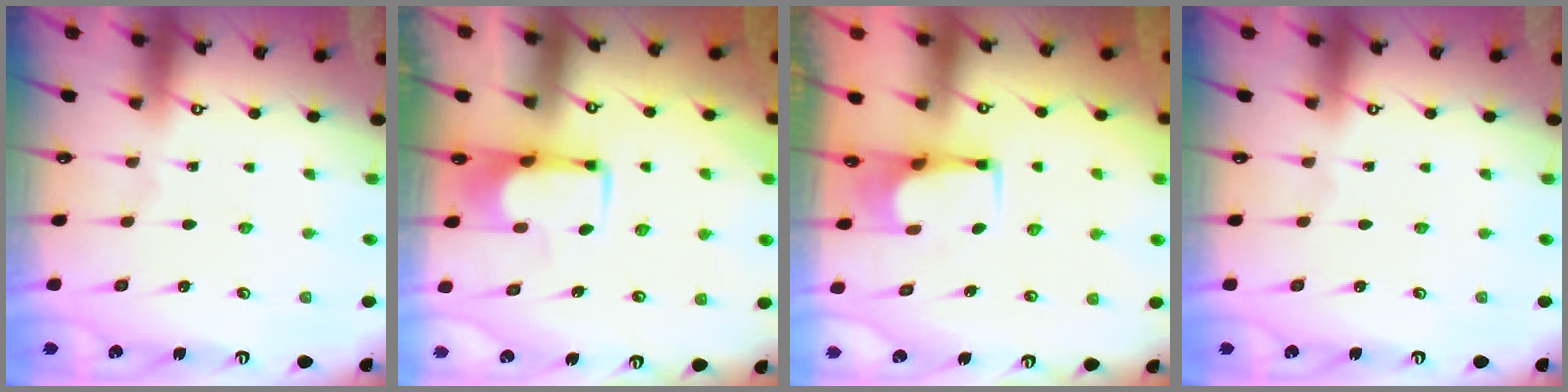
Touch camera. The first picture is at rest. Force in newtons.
{"total": 2.0, "press": 2.0, "slide": 0.4}
{"total": 2.5, "press": 2.5, "slide": 0.4}
{"total": 0.0}